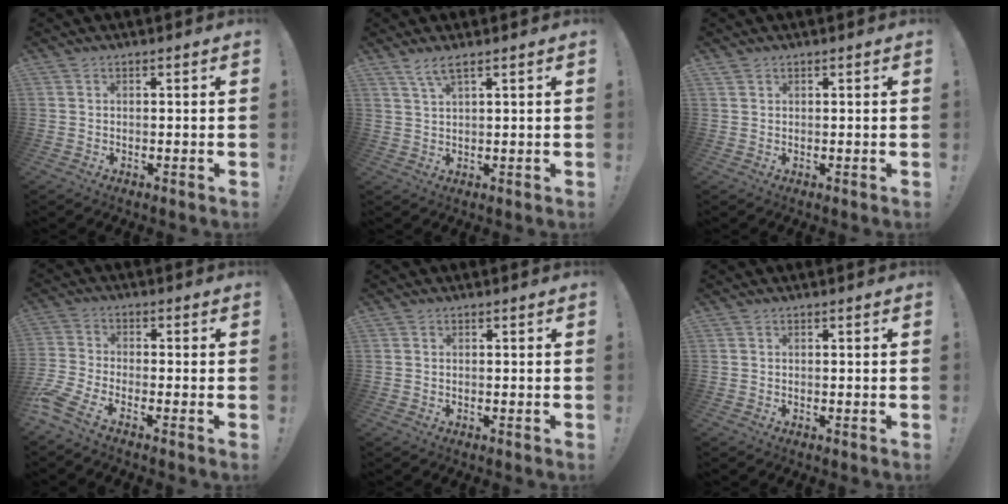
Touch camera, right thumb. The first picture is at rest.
{"total": 3.8, "force": [2.5, 0.0, 2.8], "torque": [-0.061, -0.007, 0.044]}
{"total": 0.7, "force": [0.6, 0.3, 0.3], "torque": [0.003, -0.004, 0.009]}
{"total": 6.2, "force": [-4.6, 2.0, 3.7], "torque": [-0.106, -0.001, -0.089]}
{"total": 0.0}
{"total": 0.0}